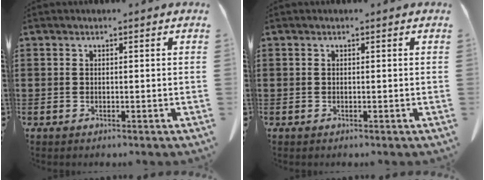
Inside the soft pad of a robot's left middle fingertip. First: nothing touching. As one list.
[{"total": 0.0}]